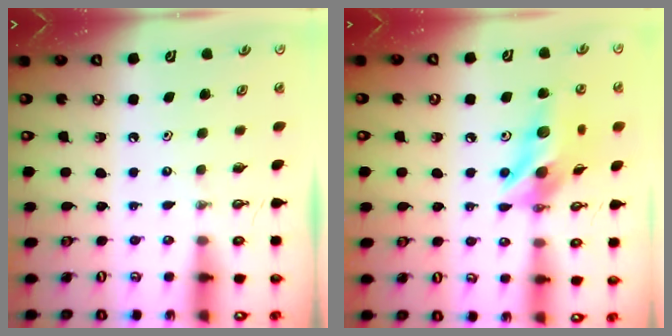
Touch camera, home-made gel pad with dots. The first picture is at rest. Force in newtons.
{"total": 14.3, "press": 14.3, "slide": 1.0}